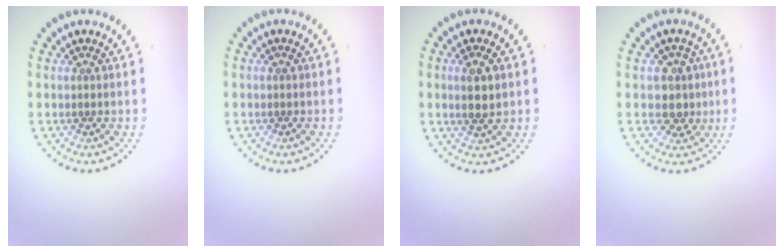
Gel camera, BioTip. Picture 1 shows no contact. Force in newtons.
{"total": 0.0}
{"total": 2.4, "press": 2.4, "slide": 0.5}
{"total": 2.4, "press": 2.1, "slide": 1.1}